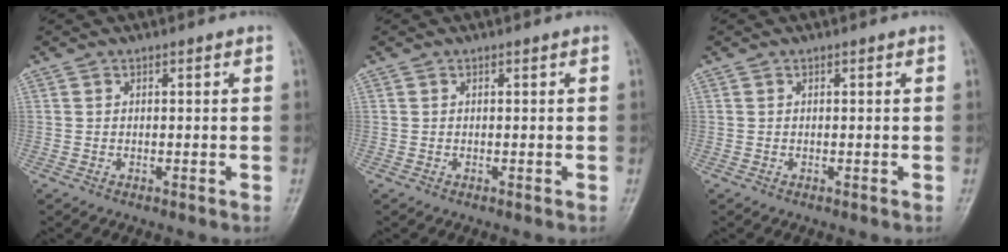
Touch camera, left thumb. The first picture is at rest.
{"total": 0.0}
{"total": 0.0}